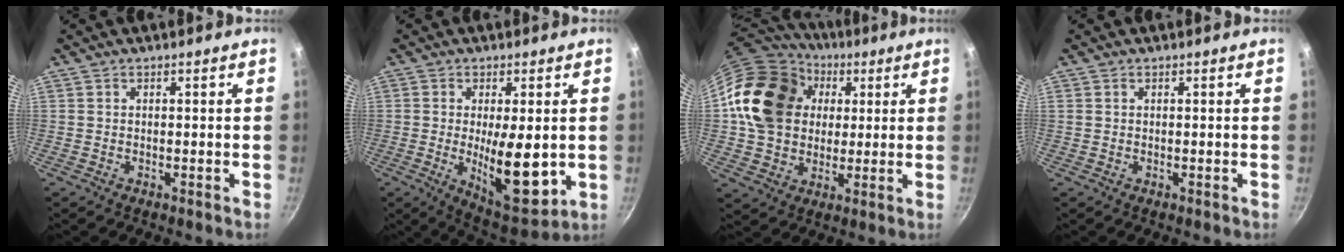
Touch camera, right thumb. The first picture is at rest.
{"total": 13.2, "force": [-0.7, 4.8, 12.2], "torque": [-0.173, -0.024, 0.003]}
{"total": 21.2, "force": [4.1, 17.1, 11.9], "torque": [-0.187, 0.026, 0.069]}
{"total": 0.0}